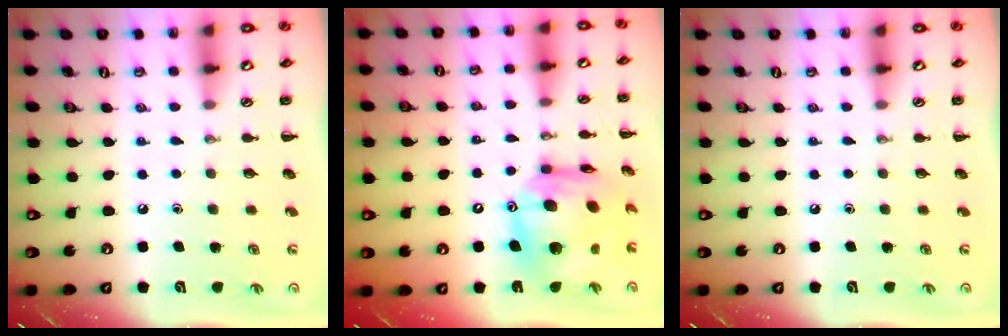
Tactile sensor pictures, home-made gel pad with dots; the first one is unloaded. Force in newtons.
{"total": 15.4, "press": 14.6, "slide": 5.0}
{"total": 0.0}